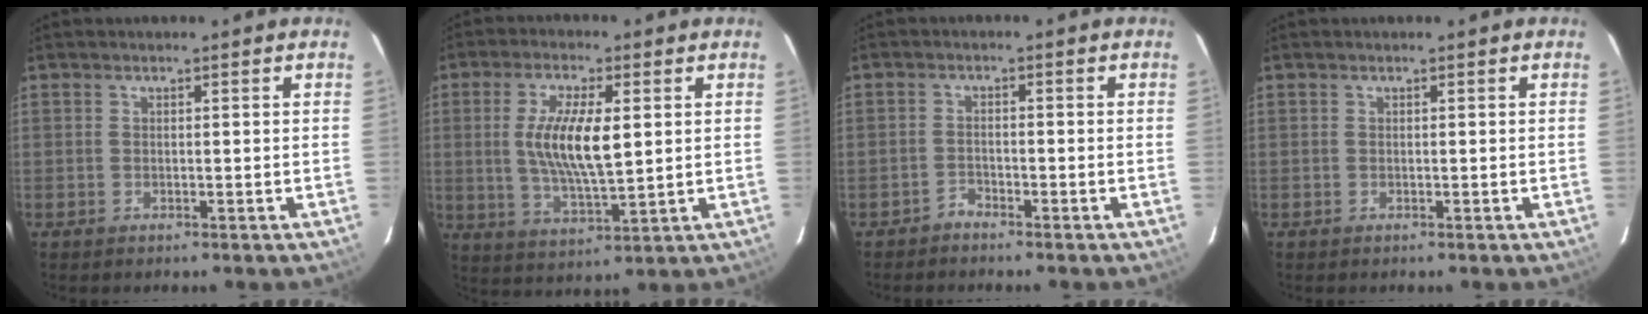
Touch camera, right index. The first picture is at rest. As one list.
[{"total": 11.0, "force": [1.6, 3.4, 10.3], "torque": [-0.199, -0.004, 0.034]}, {"total": 1.7, "force": [-1.6, 0.4, 0.0], "torque": [0.001, 0.004, -0.031]}, {"total": 0.0}]